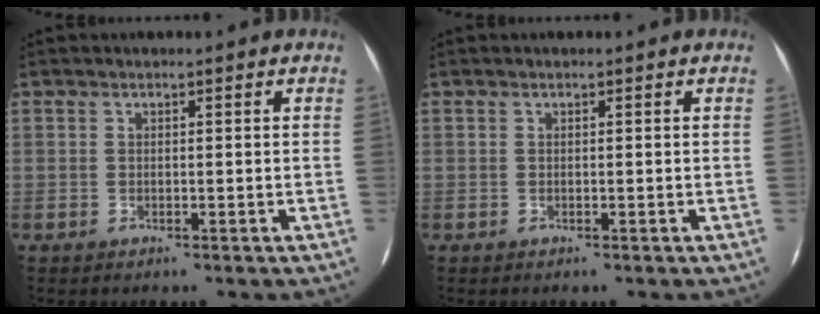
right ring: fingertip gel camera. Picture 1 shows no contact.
{"total": 0.0}